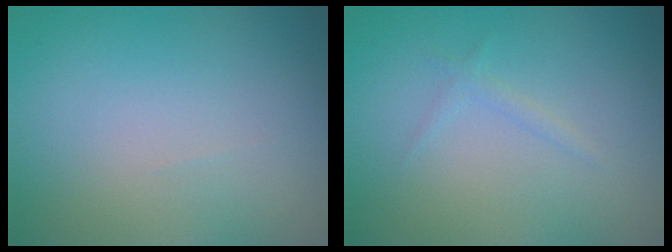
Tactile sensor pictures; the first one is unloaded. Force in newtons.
{"total": 0.8, "press": 0.8, "slide": 0.0}